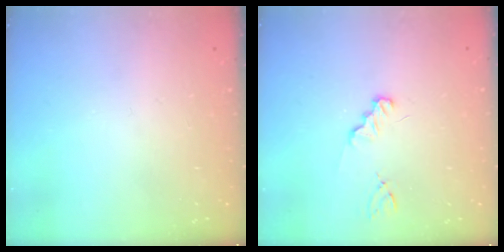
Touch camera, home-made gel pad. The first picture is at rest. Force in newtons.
{"total": 1.2, "press": 1.2, "slide": 0.1}